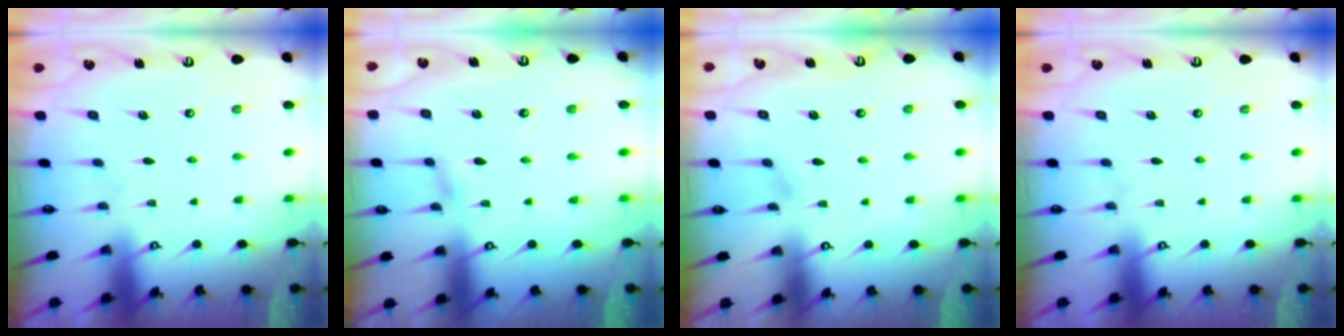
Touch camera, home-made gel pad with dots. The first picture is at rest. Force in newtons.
{"total": 4.7, "press": 4.7, "slide": 0.4}
{"total": 3.9, "press": 3.8, "slide": 0.3}
{"total": 0.0}